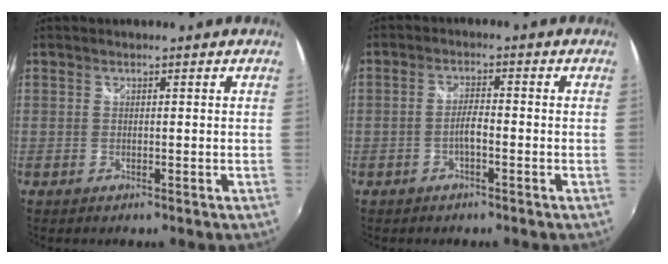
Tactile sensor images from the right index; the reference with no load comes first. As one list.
[{"total": 2.5, "force": [-1.3, 0.5, 2.1], "torque": [-0.045, 0.006, -0.025]}]